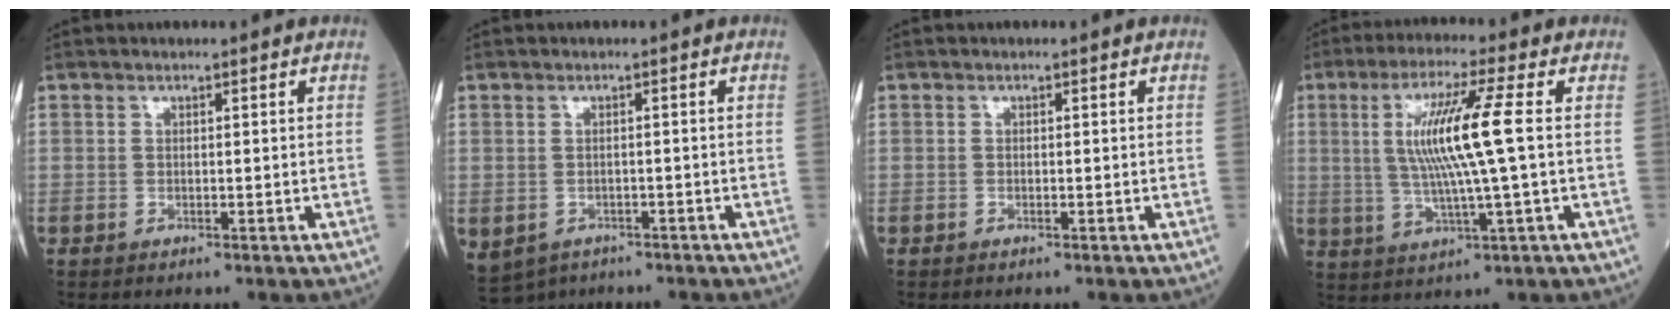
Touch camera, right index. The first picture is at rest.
{"total": 9.5, "force": [-5.9, 6.8, 3.0], "torque": [-0.093, -0.014, -0.077]}
{"total": 0.0}
{"total": 10.7, "force": [1.3, -0.8, 10.6], "torque": [-0.210, 0.002, 0.025]}